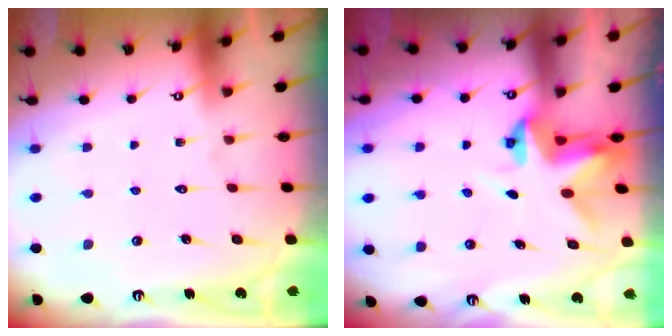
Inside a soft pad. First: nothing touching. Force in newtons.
{"total": 4.0, "press": 4.0, "slide": 0.1}